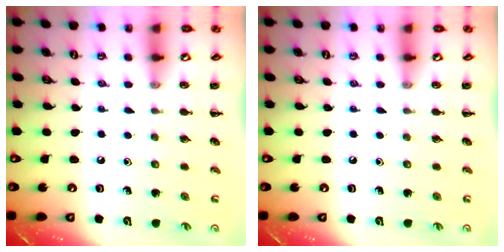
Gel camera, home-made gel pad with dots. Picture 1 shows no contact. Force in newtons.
{"total": 0.0}